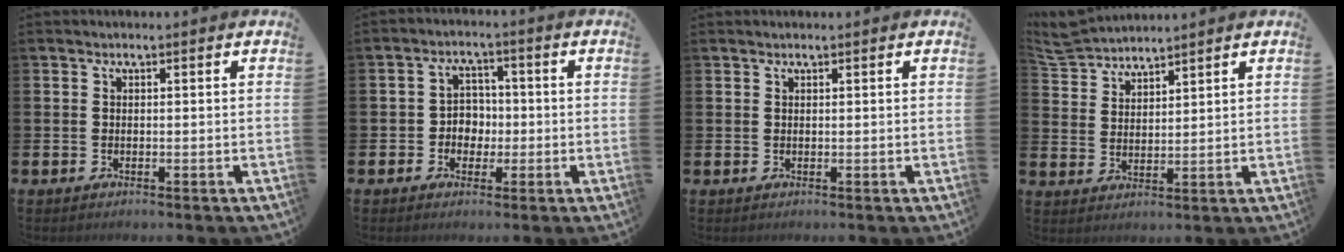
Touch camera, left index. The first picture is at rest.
{"total": 3.4, "force": [-0.6, 3.1, 1.3], "torque": [-0.027, 0.006, -0.021]}
{"total": 0.6, "force": [0.5, 0.1, 0.1], "torque": [-0.002, 0.000, 0.010]}
{"total": 4.9, "force": [4.9, 0.5, 0.1], "torque": [-0.027, -0.023, 0.092]}